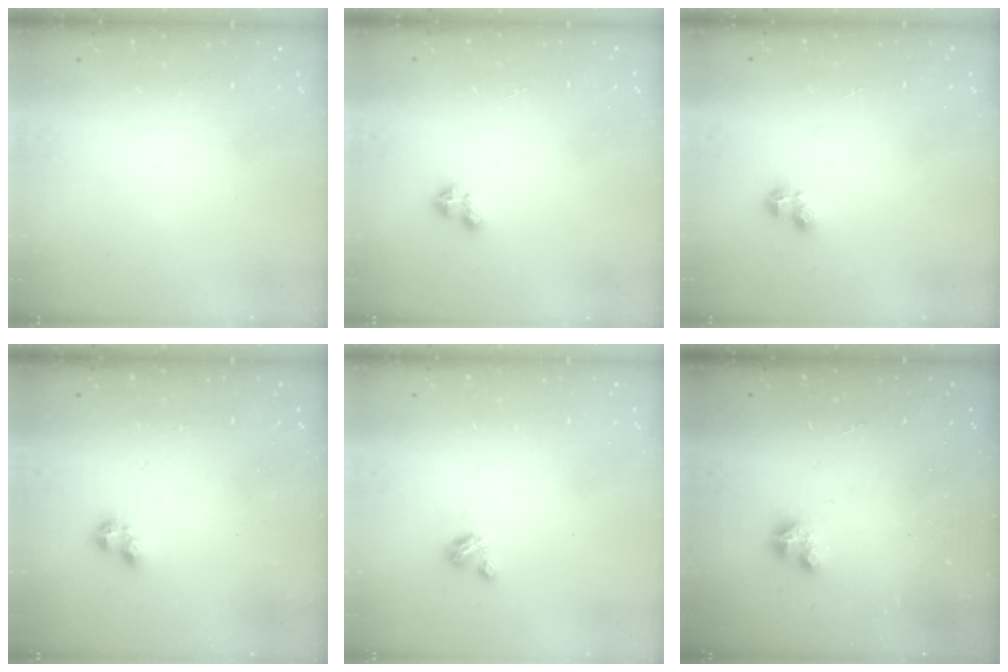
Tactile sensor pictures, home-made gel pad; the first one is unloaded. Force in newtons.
{"total": 2.4, "press": 2.4, "slide": 0.4}
{"total": 3.8, "press": 3.8, "slide": 0.7}
{"total": 2.3, "press": 2.2, "slide": 0.6}
{"total": 2.7, "press": 2.7, "slide": 0.3}
{"total": 2.9, "press": 2.9, "slide": 0.2}